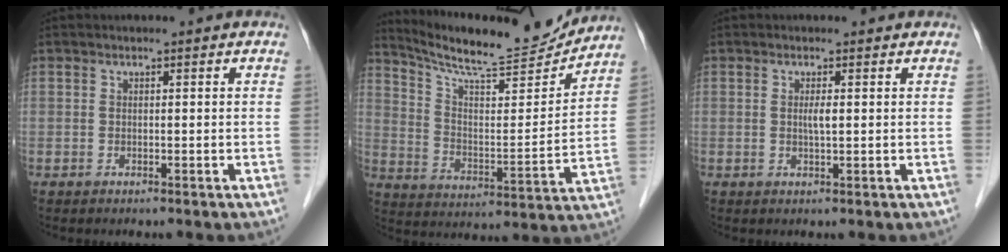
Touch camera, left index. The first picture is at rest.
{"total": 17.1, "force": [16.3, 0.8, 5.0], "torque": [-0.097, -0.030, 0.253]}
{"total": 1.5, "force": [0.4, 0.2, 1.4], "torque": [-0.031, 0.001, 0.006]}